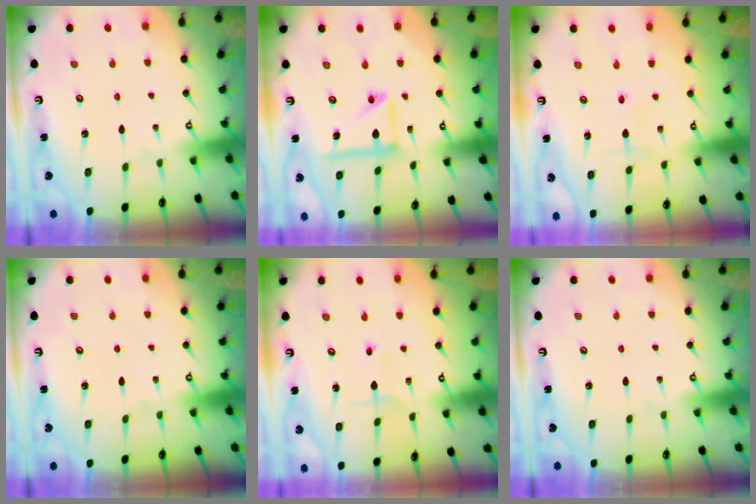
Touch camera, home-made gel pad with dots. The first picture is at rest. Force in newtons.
{"total": 12.7, "press": 12.6, "slide": 1.7}
{"total": 1.2, "press": 1.2, "slide": 0.2}
{"total": 0.0}
{"total": 1.8, "press": 1.8, "slide": 0.2}
{"total": 0.0}